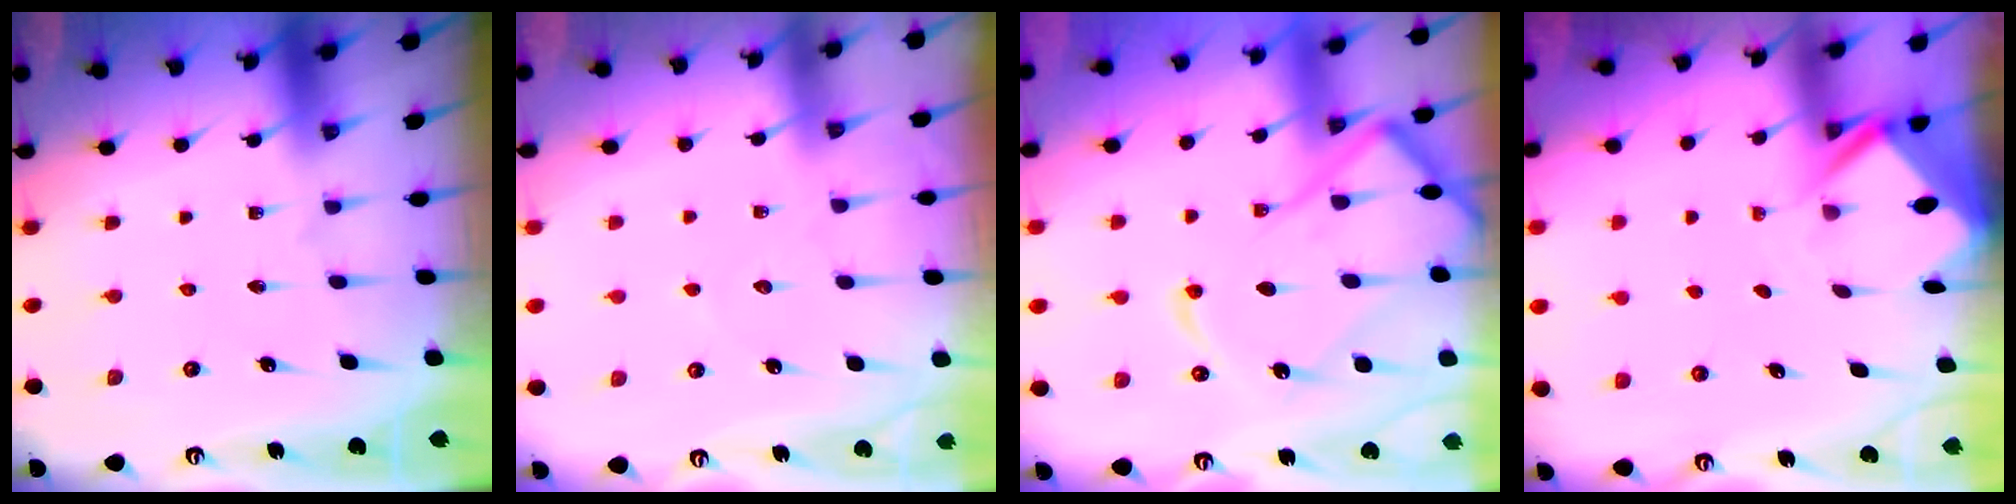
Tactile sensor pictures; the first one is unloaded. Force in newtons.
{"total": 4.6, "press": 4.5, "slide": 0.6}
{"total": 14.0, "press": 14.0, "slide": 1.5}
{"total": 2.6, "press": 2.6, "slide": 0.1}